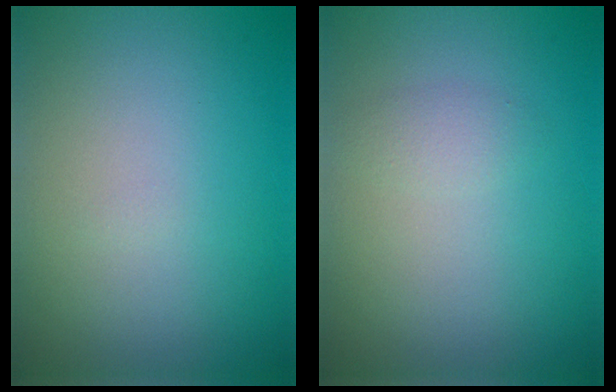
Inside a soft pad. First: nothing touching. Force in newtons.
{"total": 1.1, "press": 1.1, "slide": 0.1}